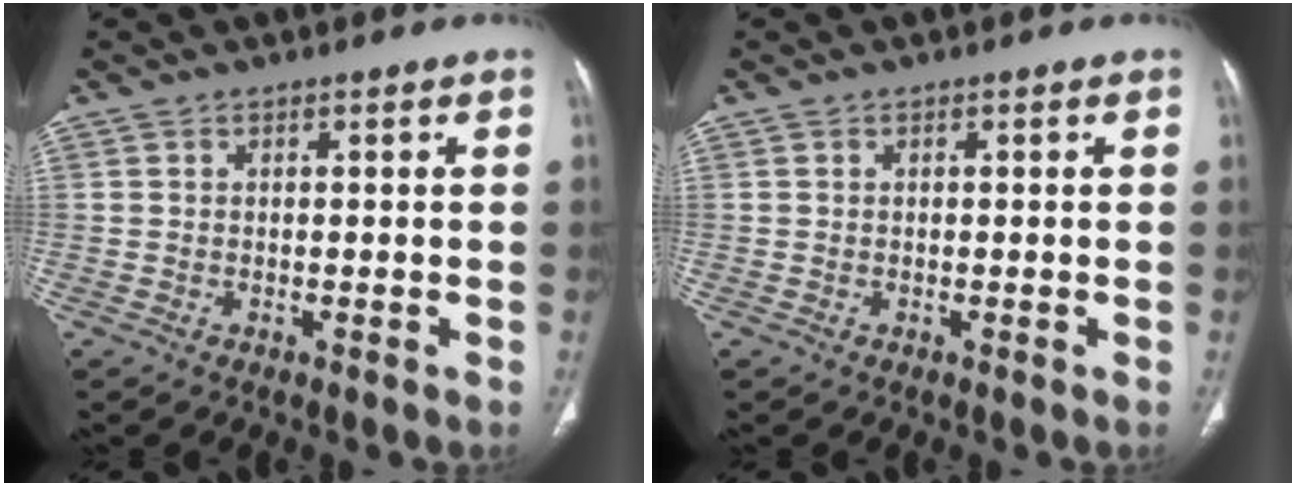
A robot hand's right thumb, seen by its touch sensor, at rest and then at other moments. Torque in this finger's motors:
{"motor_torque": [-0.28, 0.12, -0.29, 0.14, -0.04]}